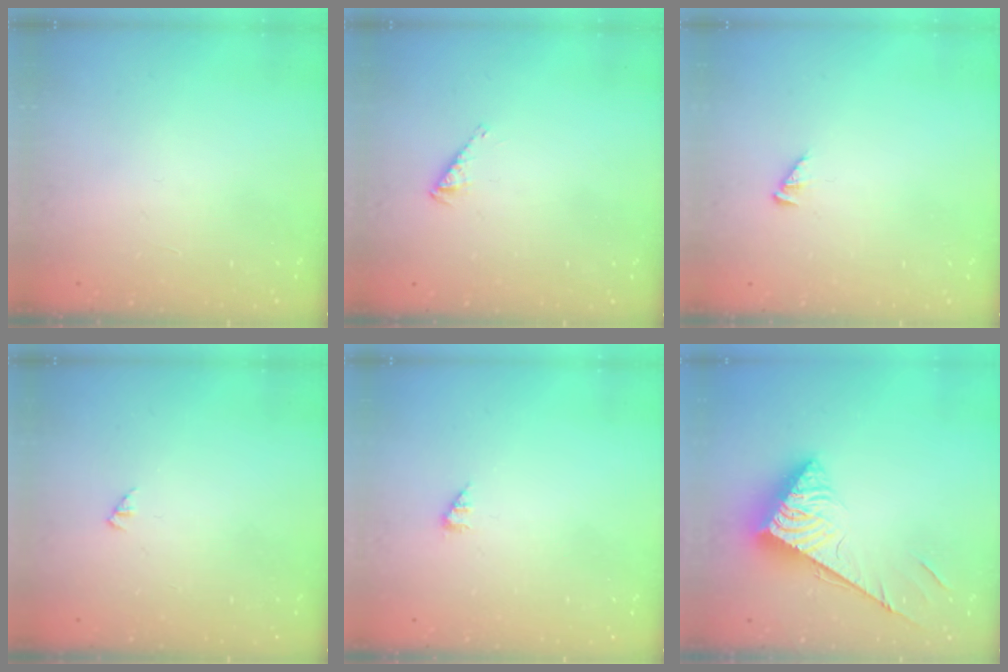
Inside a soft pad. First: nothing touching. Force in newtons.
{"total": 2.9, "press": 2.9, "slide": 0.3}
{"total": 2.5, "press": 2.5, "slide": 0.4}
{"total": 1.0, "press": 1.0, "slide": 0.3}
{"total": 1.3, "press": 1.3, "slide": 0.2}
{"total": 6.3, "press": 6.3, "slide": 0.4}